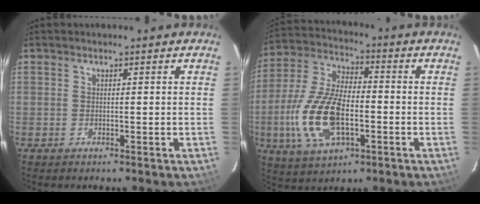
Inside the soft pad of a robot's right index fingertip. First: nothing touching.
{"total": 16.6, "force": [-4.2, 7.8, 14.0], "torque": [-0.306, -0.003, -0.074]}